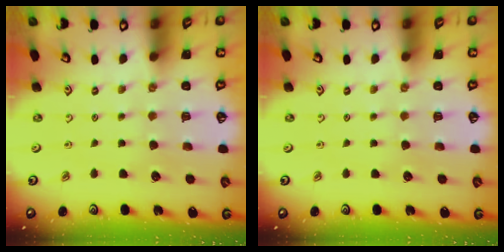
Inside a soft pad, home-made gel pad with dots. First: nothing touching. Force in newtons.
{"total": 0.0}